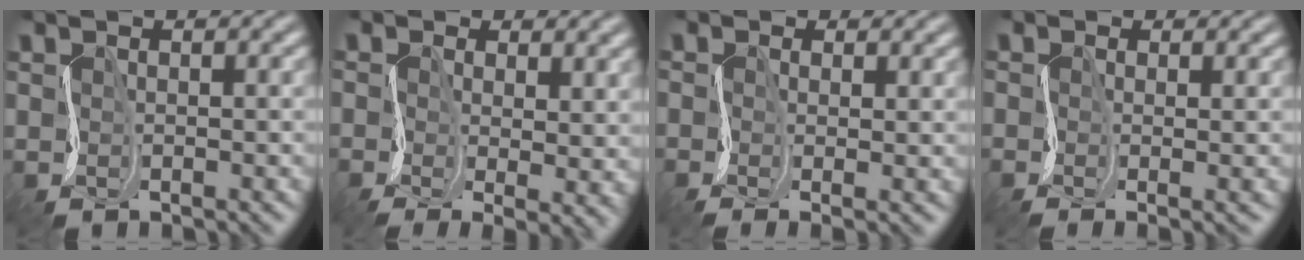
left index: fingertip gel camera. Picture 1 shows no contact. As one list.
[{"total": 1.0, "force": [-0.4, -0.3, 0.9], "torque": [-0.007, -0.016, -0.014]}, {"total": 1.9, "force": [-0.6, -1.3, -1.2], "torque": [0.025, -0.008, -0.020]}, {"total": 1.9, "force": [-0.8, -1.5, -0.9], "torque": [0.019, -0.012, -0.021]}]